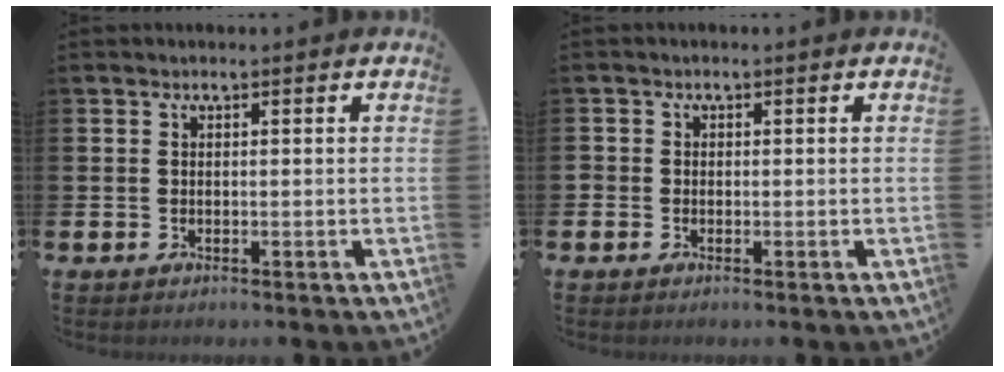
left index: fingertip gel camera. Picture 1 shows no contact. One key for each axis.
{"total": 0.9, "fx": -0.6, "fy": 0.7, "fz": 0.0, "tx": 0.003, "ty": 0.001, "tz": -0.013}